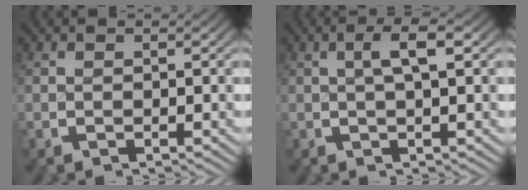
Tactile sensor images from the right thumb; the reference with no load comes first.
{"total": 2.9, "force": [1.2, 0.7, 2.5], "torque": [-0.037, 0.010, 0.015]}